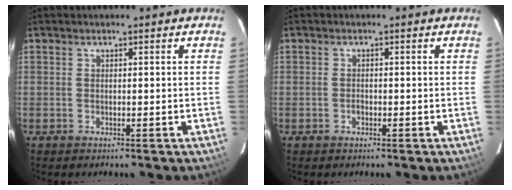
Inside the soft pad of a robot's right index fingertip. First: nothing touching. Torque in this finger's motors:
{"motor_torque": [0.25, 0.08, 0.07, 0.00]}